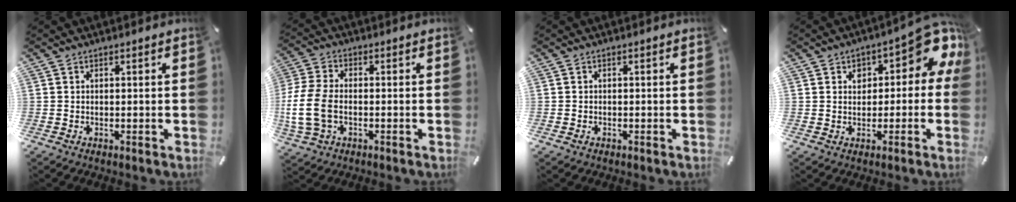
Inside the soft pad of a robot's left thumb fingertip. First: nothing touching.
{"total": 10.6, "force": [-2.0, 7.2, 7.5], "torque": [-0.167, 0.008, -0.033]}
{"total": 0.7, "force": [-0.3, 0.6, 0.4], "torque": [-0.008, 0.002, -0.007]}
{"total": 10.1, "force": [4.9, 6.2, 6.3], "torque": [-0.074, -0.044, 0.081]}